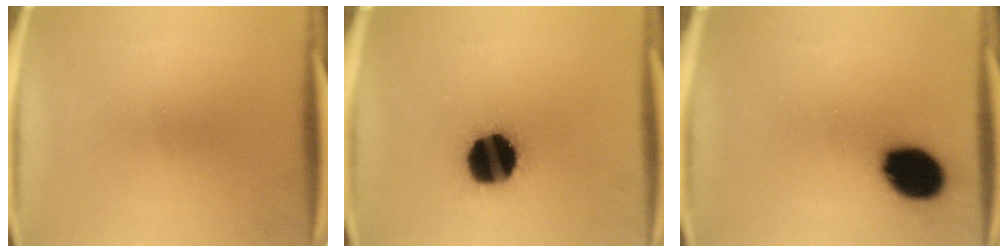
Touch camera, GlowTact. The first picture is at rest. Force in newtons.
{"total": 19.1}
{"total": 13.7}